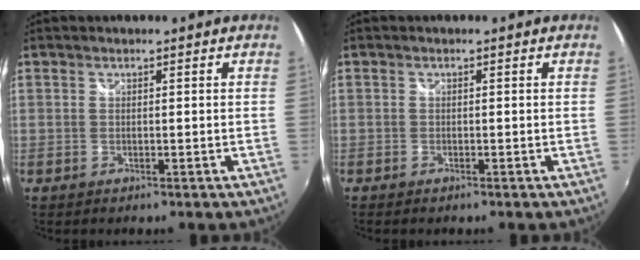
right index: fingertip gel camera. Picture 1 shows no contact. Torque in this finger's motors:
{"motor_torque": [-0.13, -0.11, -0.08, -0.05]}